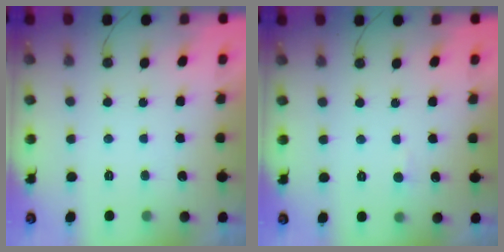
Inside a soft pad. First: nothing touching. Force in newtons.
{"total": 3.7, "press": 3.7, "slide": 0.4}